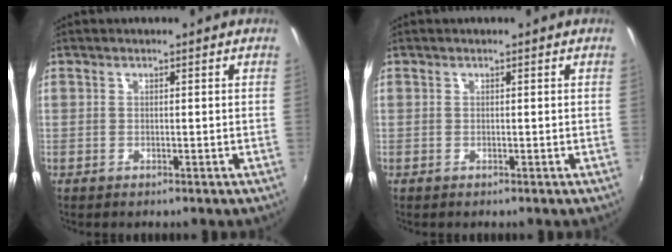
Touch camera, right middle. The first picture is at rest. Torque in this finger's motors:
{"motor_torque": [0.00, 0.00, 0.00, 0.00]}